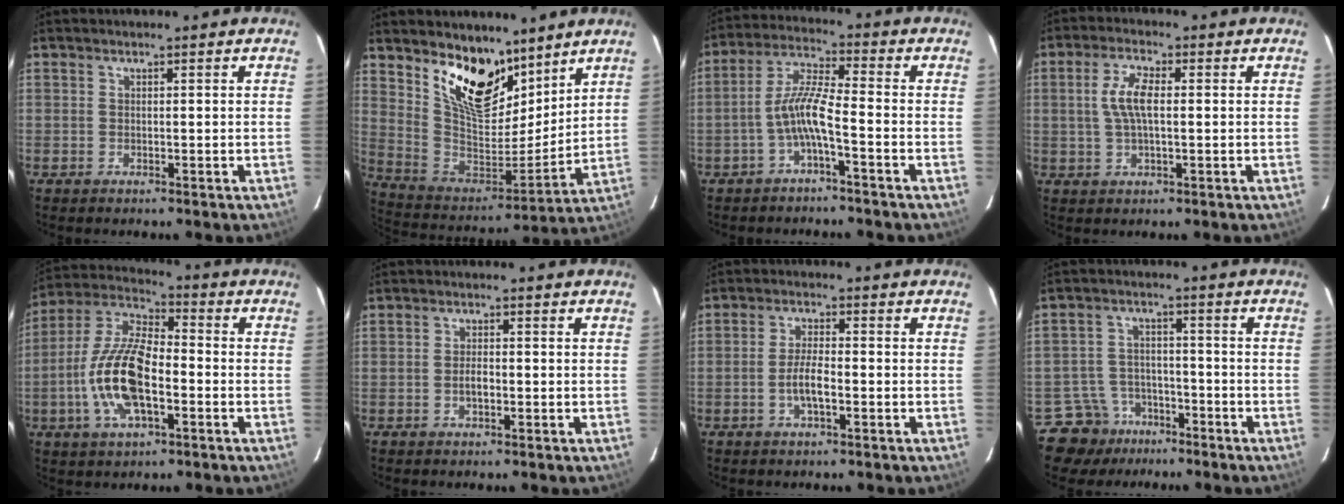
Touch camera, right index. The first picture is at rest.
{"total": 17.3, "force": [11.8, 8.3, 9.6], "torque": [-0.185, -0.014, 0.219]}
{"total": 6.8, "force": [-2.9, 0.5, 6.1], "torque": [-0.141, 0.015, -0.056]}
{"total": 5.9, "force": [0.6, 2.2, 5.5], "torque": [-0.109, 0.008, 0.013]}
{"total": 15.6, "force": [-4.2, 6.4, 13.5], "torque": [-0.283, 0.001, -0.084]}
{"total": 2.1, "force": [-0.7, 0.9, 1.8], "torque": [-0.036, 0.002, -0.013]}
{"total": 4.5, "force": [-1.7, 1.1, 4.0], "torque": [-0.084, 0.003, -0.032]}
{"total": 8.2, "force": [-5.8, 5.8, 0.0], "torque": [-0.020, 0.030, -0.089]}